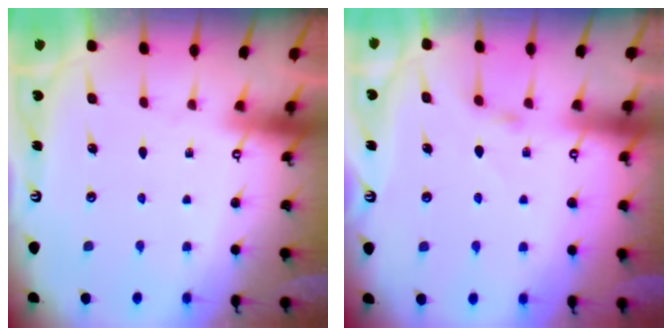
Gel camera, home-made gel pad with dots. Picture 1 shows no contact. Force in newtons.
{"total": 2.8, "press": 2.7, "slide": 0.6}